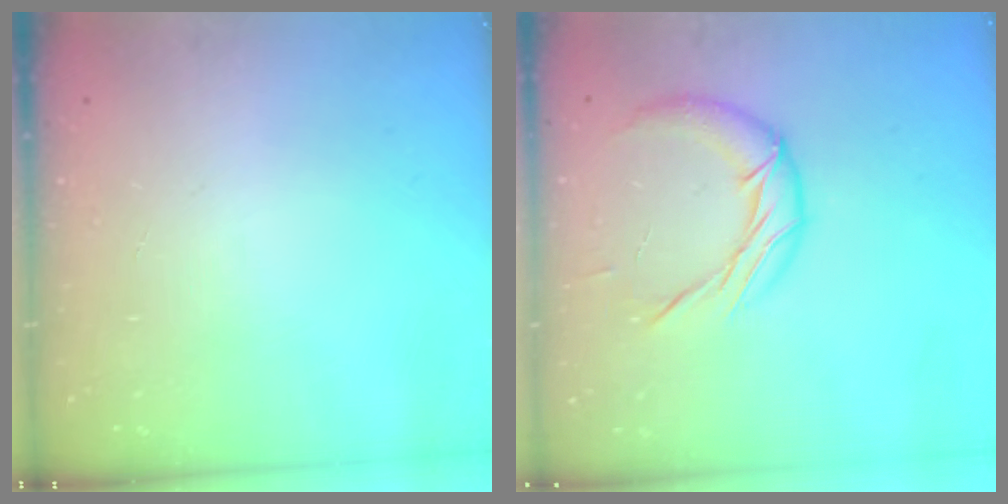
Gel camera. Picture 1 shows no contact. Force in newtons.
{"total": 12.0, "press": 11.9, "slide": 0.7}